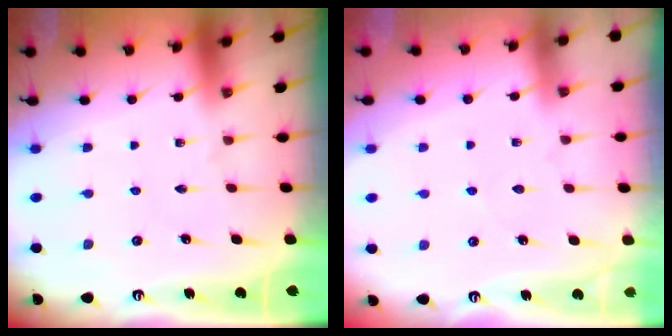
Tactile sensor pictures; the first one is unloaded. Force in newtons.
{"total": 2.3, "press": 2.3, "slide": 0.4}